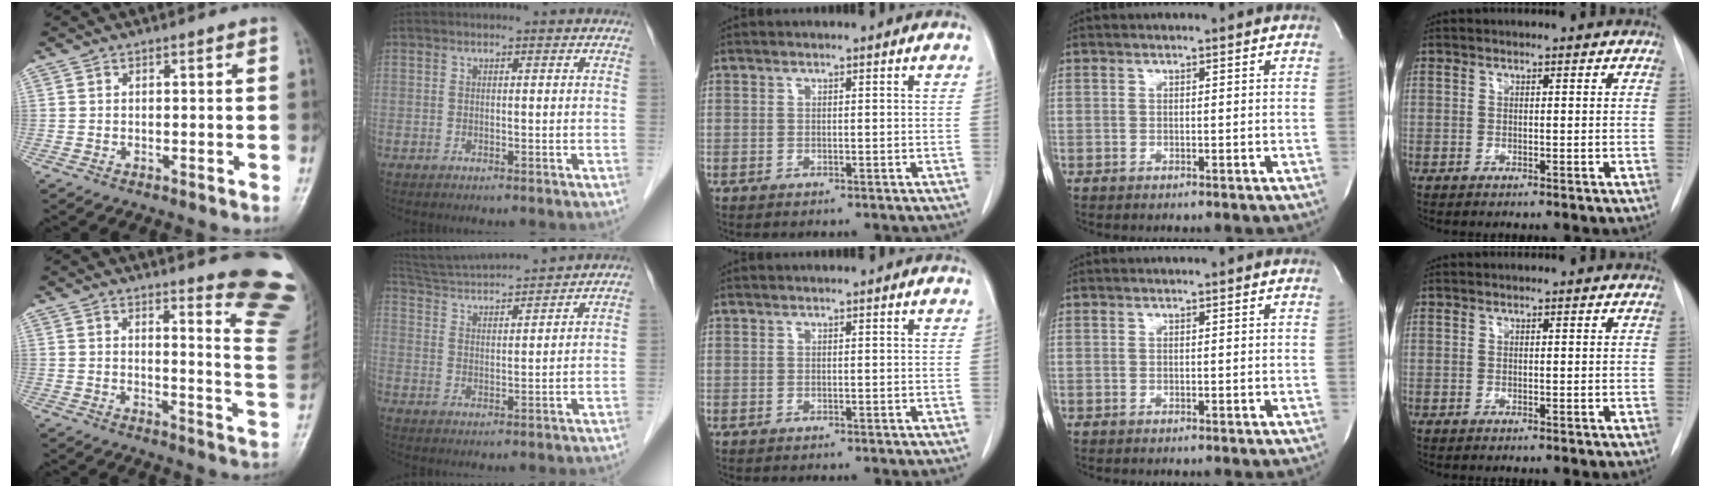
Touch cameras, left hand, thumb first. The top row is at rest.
{"thumb": {"total": 14.5, "force": [12.5, 1.3, 7.4], "torque": [-0.067, -0.143, 0.126]}, "index": {"total": 12.2, "force": [11.4, -0.1, 4.2], "torque": [-0.085, 0.021, 0.190]}}